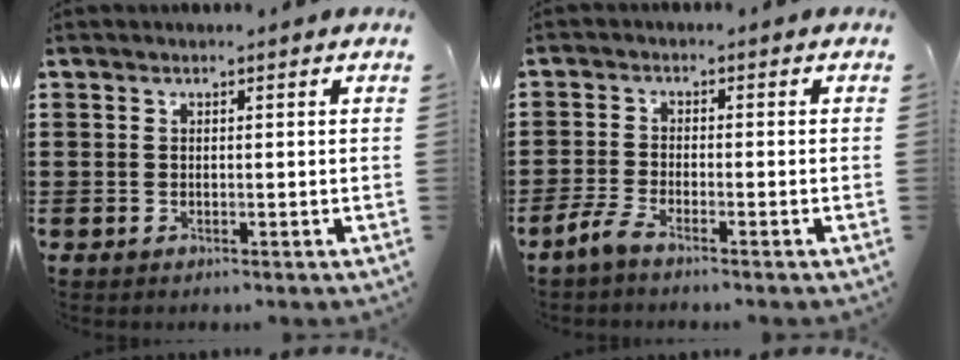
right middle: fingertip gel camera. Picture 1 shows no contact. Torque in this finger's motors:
{"motor_torque": [2.14, 0.00, 0.19, 0.07]}